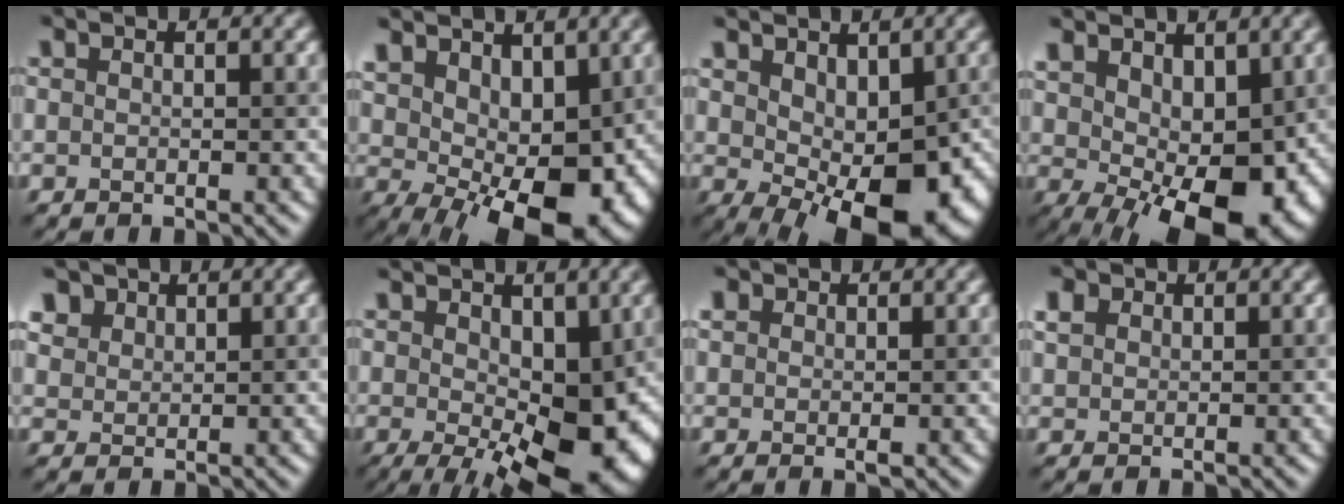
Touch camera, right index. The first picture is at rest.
{"total": 12.4, "force": [1.1, 7.0, 10.1], "torque": [-0.148, -0.014, 0.054]}
{"total": 10.6, "force": [-1.7, 5.9, 8.7], "torque": [-0.128, -0.016, 0.003]}
{"total": 12.5, "force": [-0.2, 7.1, 10.3], "torque": [-0.159, -0.019, 0.030]}
{"total": 2.4, "force": [2.0, 1.4, 0.2], "torque": [-0.017, 0.002, 0.053]}
{"total": 12.0, "force": [-1.9, 5.7, 10.3], "torque": [-0.150, -0.012, -0.007]}
{"total": 0.8, "force": [0.4, 0.6, 0.4], "torque": [-0.004, 0.007, 0.013]}
{"total": 1.4, "force": [1.0, 0.9, 0.2], "torque": [-0.007, 0.013, 0.024]}